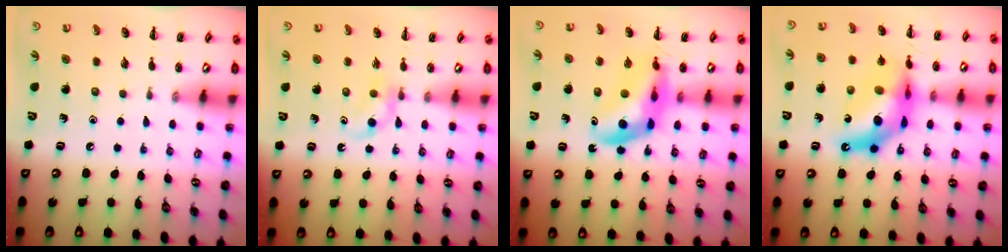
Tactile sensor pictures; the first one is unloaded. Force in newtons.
{"total": 2.9, "press": 2.6, "slide": 1.3}
{"total": 12.4, "press": 11.9, "slide": 3.4}
{"total": 16.2, "press": 15.6, "slide": 4.3}